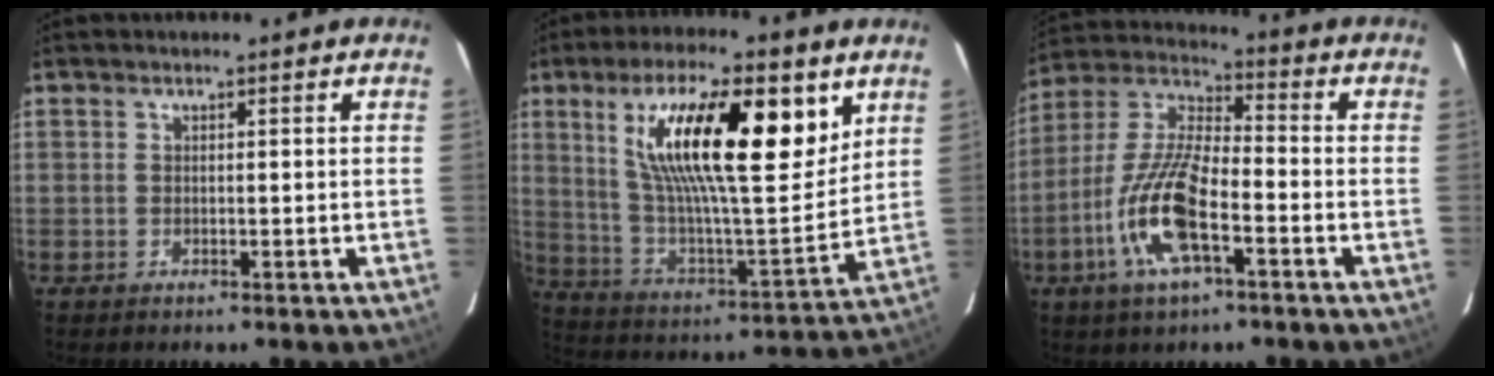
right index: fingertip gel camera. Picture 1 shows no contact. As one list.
[{"total": 24.2, "force": [10.6, 6.8, 20.6], "torque": [-0.355, 0.012, 0.183]}, {"total": 15.0, "force": [-6.1, 4.8, 12.8], "torque": [-0.272, -0.007, -0.123]}]